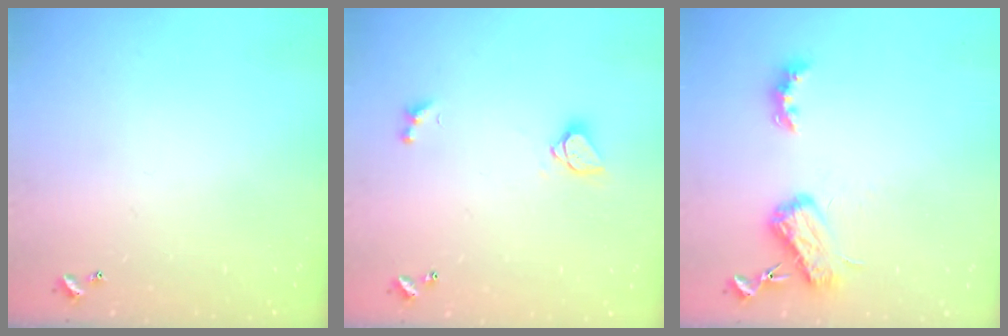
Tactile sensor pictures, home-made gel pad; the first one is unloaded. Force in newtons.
{"total": 2.4, "press": 2.4, "slide": 0.3}
{"total": 6.3, "press": 6.3, "slide": 0.9}